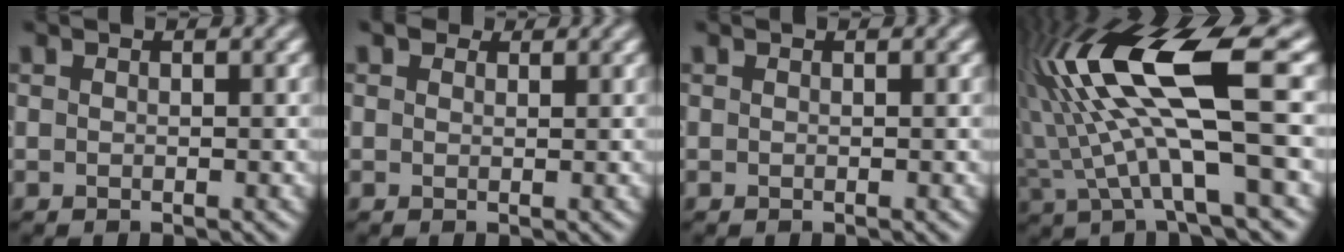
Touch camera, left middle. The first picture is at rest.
{"total": 1.2, "force": [0.9, 0.7, 0.2], "torque": [-0.003, 0.002, 0.006]}
{"total": 0.0}
{"total": 12.4, "force": [2.8, 3.3, 11.6], "torque": [-0.235, 0.008, 0.054]}